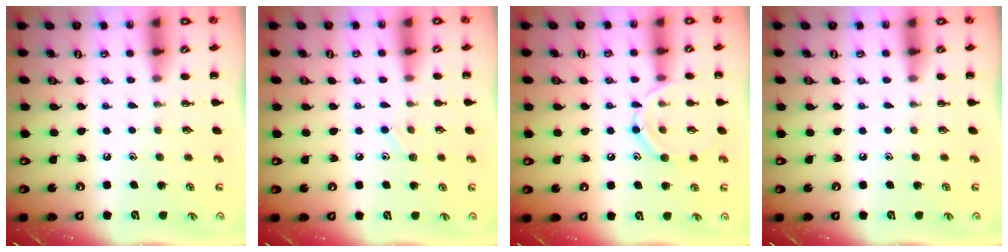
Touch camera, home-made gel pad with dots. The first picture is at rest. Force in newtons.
{"total": 7.6, "press": 7.2, "slide": 2.6}
{"total": 11.2, "press": 11.2, "slide": 0.8}
{"total": 0.0}